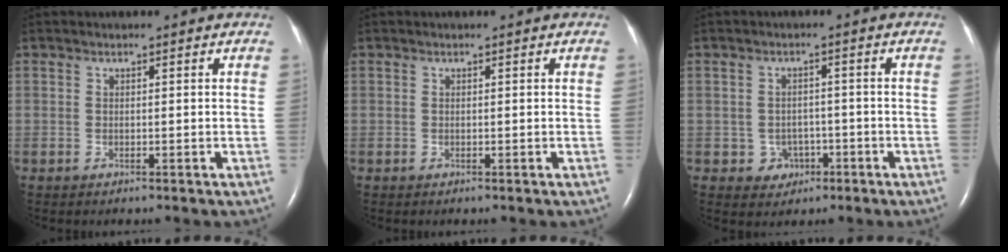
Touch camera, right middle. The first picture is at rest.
{"total": 0.0}
{"total": 3.3, "force": [-1.3, 3.0, 0.6], "torque": [-0.003, 0.011, -0.009]}